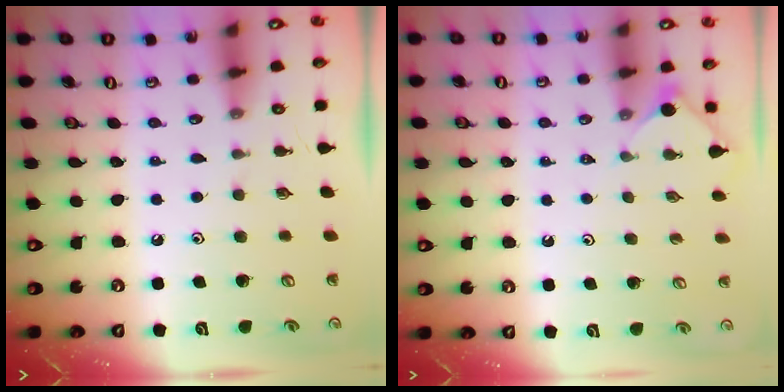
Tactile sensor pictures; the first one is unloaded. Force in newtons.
{"total": 2.9, "press": 2.8, "slide": 0.5}